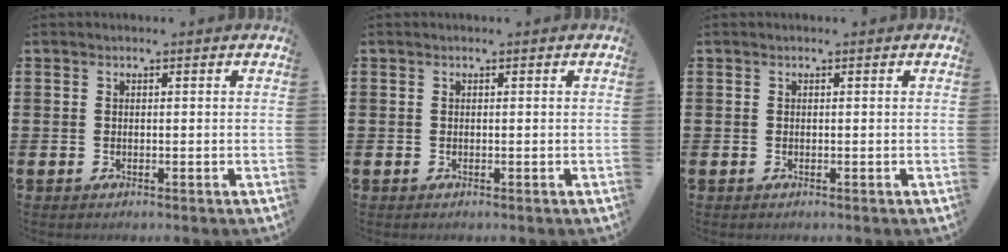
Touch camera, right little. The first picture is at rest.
{"total": 0.0}
{"total": 0.0}